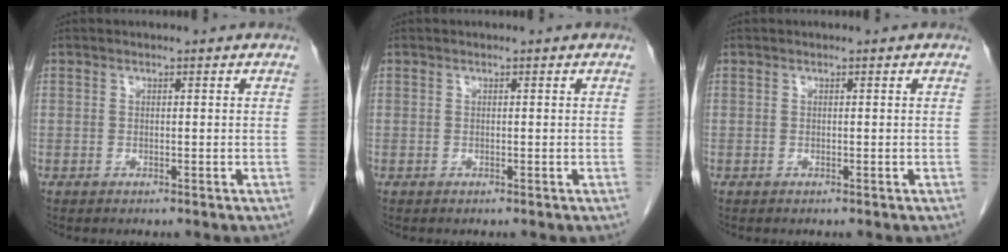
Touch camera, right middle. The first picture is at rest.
{"total": 0.0}
{"total": 0.0}